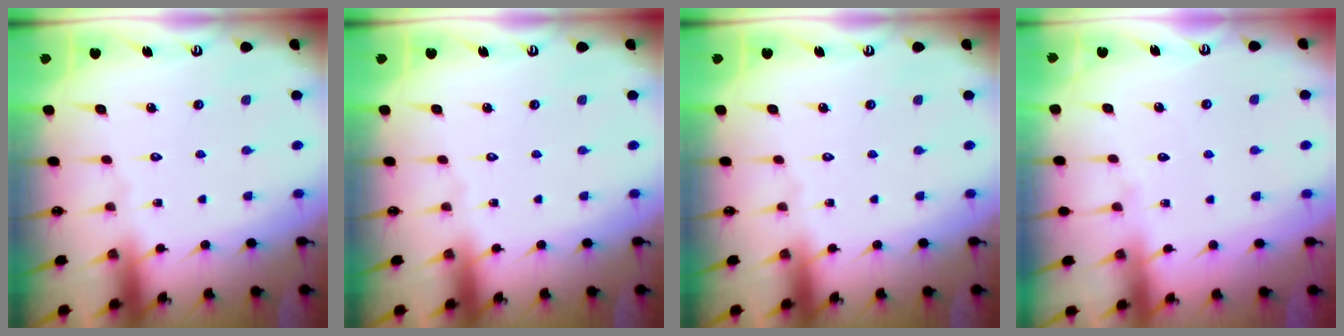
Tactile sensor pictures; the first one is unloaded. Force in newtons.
{"total": 0.0}
{"total": 0.0}
{"total": 4.5, "press": 4.5, "slide": 0.6}